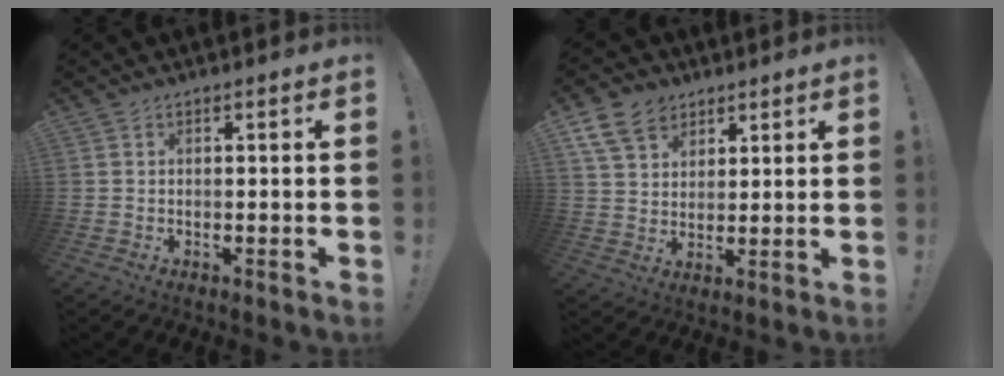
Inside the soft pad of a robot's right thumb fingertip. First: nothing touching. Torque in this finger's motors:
{"motor_torque": [-0.29, 0.44, 0.23, 0.05, 0.01]}